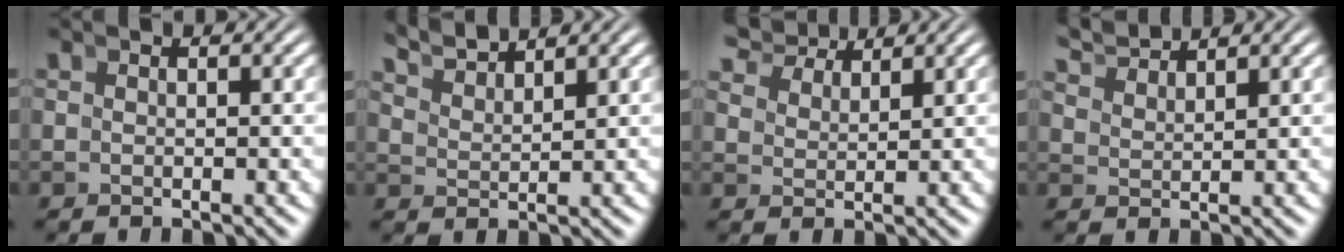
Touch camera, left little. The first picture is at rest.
{"total": 3.7, "force": [3.6, 0.3, 1.0], "torque": [-0.019, 0.010, 0.064]}
{"total": 4.7, "force": [4.5, 0.7, 1.2], "torque": [-0.010, 0.023, 0.073]}
{"total": 3.7, "force": [3.6, 0.0, 0.7], "torque": [-0.010, 0.014, 0.066]}